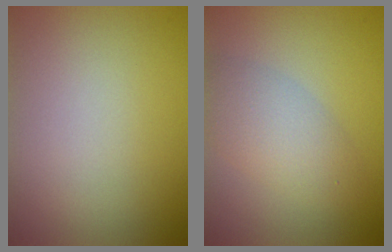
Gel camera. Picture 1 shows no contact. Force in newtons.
{"total": 2.7, "press": 2.7, "slide": 0.2}